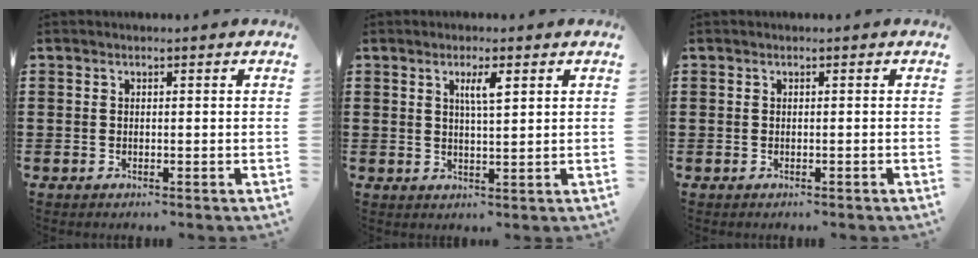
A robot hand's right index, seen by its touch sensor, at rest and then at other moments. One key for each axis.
{"total": 3.2, "fx": 1.3, "fy": 0.5, "fz": 2.8, "tx": -0.059, "ty": 0.004, "tz": 0.019}
{"total": 0.0}